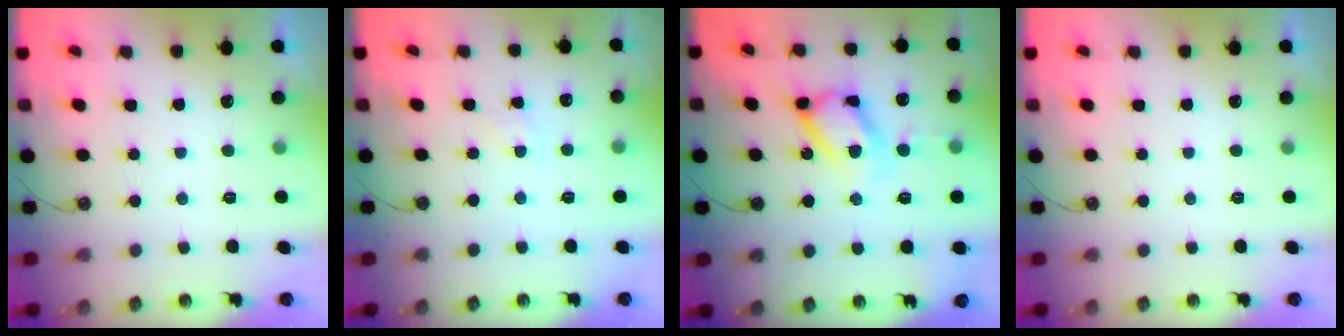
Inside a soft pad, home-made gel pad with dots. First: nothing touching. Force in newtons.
{"total": 1.4, "press": 1.4, "slide": 0.3}
{"total": 14.5, "press": 14.4, "slide": 1.3}
{"total": 0.0}